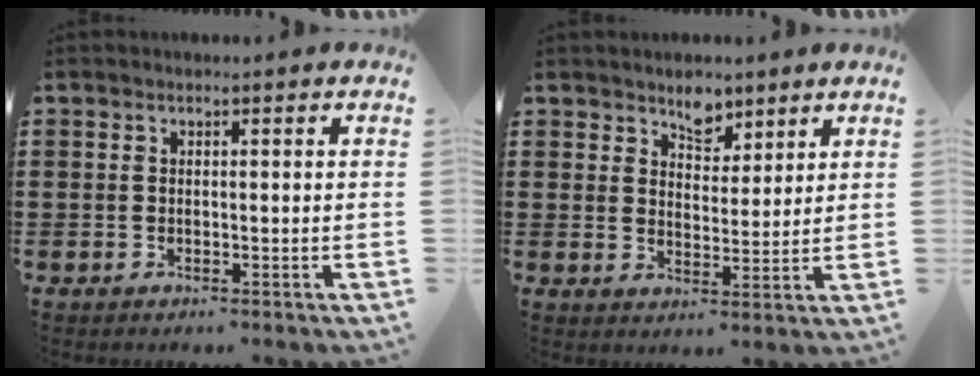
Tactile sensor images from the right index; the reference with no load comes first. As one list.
[{"total": 4.8, "force": [3.9, 2.6, 1.3], "torque": [-0.024, -0.004, 0.070]}]